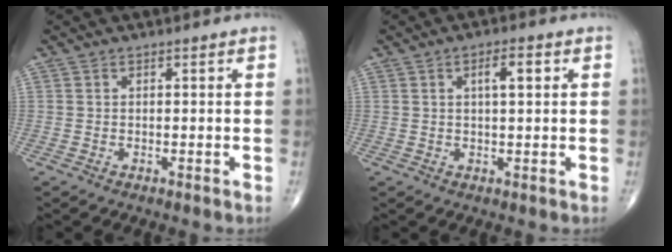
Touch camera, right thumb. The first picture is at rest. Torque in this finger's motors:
{"motor_torque": [1.21, 2.86, 0.38, 0.01, 0.00]}